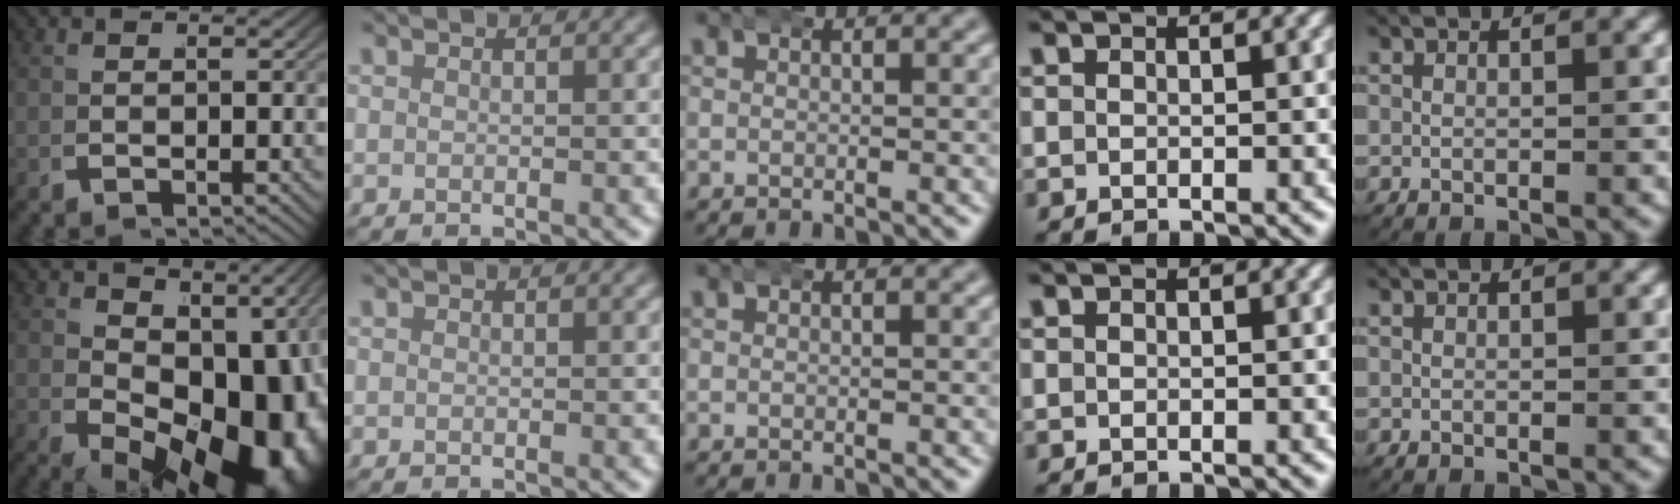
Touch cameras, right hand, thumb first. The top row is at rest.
{"thumb": {"total": 14.7, "force": [-1.5, 8.7, 11.7], "torque": [-0.174, -0.043, 0.005]}}